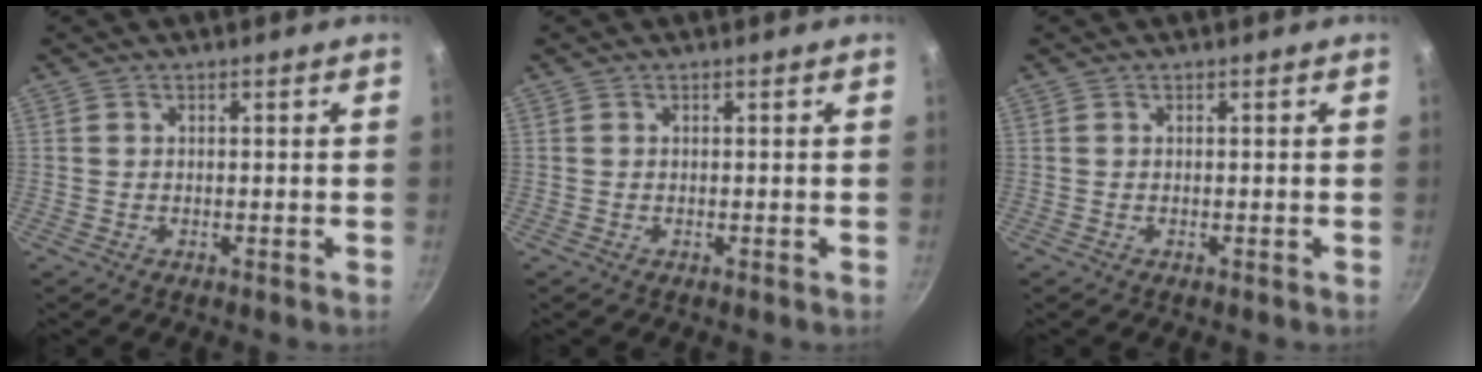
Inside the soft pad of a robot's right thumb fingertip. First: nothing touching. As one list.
[{"total": 0.0}, {"total": 0.0}]